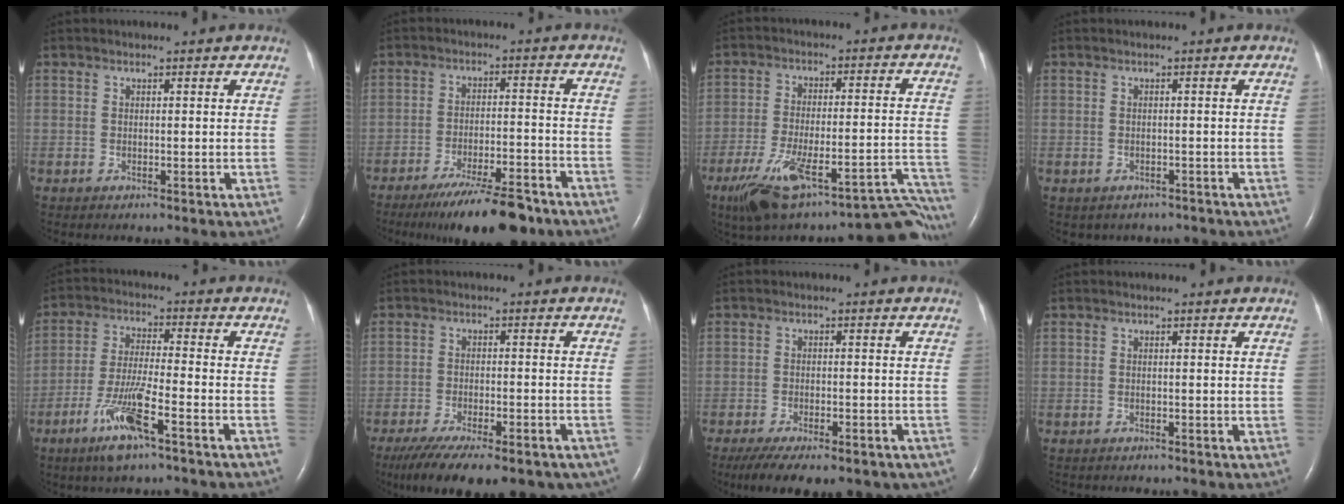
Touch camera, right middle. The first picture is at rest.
{"total": 12.2, "force": [-9.6, 2.0, 7.3], "torque": [-0.113, -0.017, -0.151]}
{"total": 18.7, "force": [-15.0, 3.7, 10.5], "torque": [-0.096, 0.037, -0.226]}
{"total": 4.5, "force": [-3.6, 2.6, 0.7], "torque": [-0.002, 0.016, -0.039]}
{"total": 9.3, "force": [-5.3, 0.4, 7.7], "torque": [-0.161, -0.013, -0.099]}
{"total": 19.8, "force": [-15.1, 5.9, 11.4], "torque": [-0.179, -0.022, -0.204]}
{"total": 15.1, "force": [-11.2, 5.4, 8.6], "torque": [-0.147, -0.015, -0.149]}
{"total": 2.3, "force": [-2.1, 0.7, 0.7], "torque": [-0.016, -0.005, -0.022]}